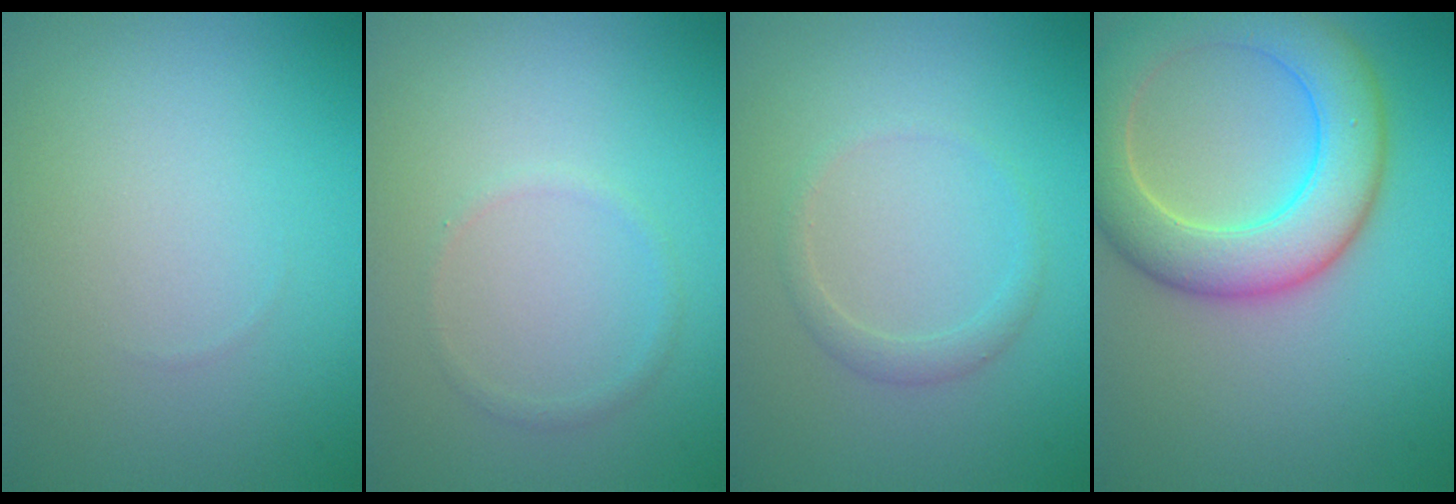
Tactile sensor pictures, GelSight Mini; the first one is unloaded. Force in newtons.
{"total": 0.7, "press": 0.7, "slide": 0.1}
{"total": 1.4, "press": 1.4, "slide": 0.1}
{"total": 7.7, "press": 7.7, "slide": 0.9}